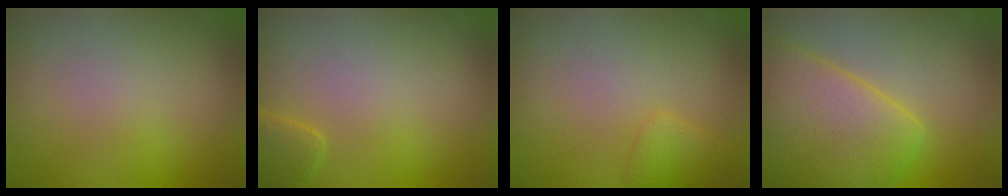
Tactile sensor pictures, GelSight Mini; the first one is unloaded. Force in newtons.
{"total": 2.1, "press": 2.1, "slide": 0.2}
{"total": 1.4, "press": 1.4, "slide": 0.1}
{"total": 8.8, "press": 8.8, "slide": 0.4}